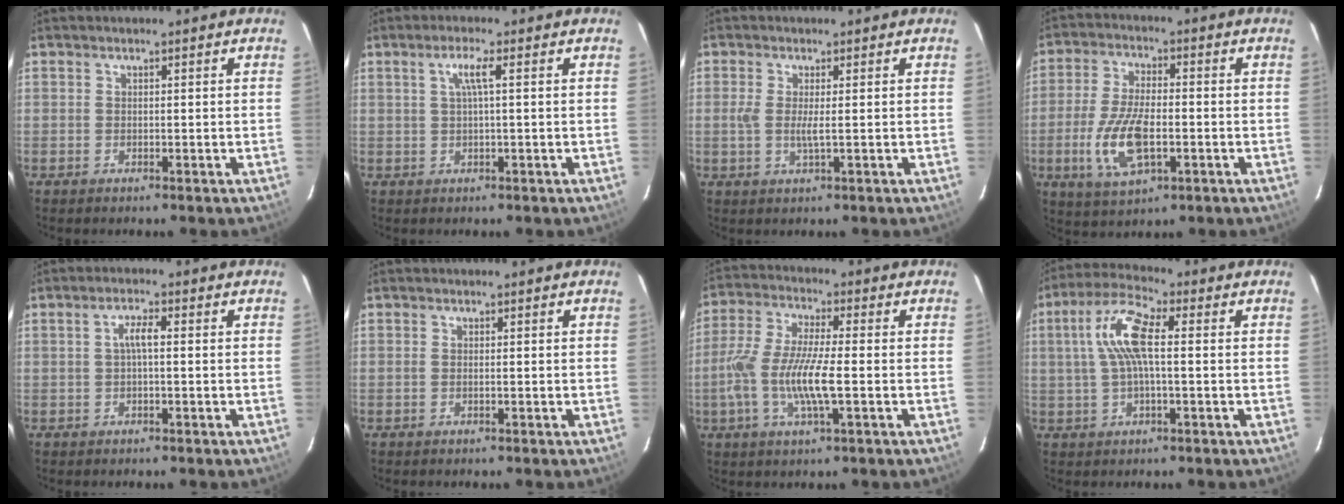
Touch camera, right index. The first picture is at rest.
{"total": 2.9, "force": [0.7, -0.3, 2.8], "torque": [-0.053, 0.003, 0.012]}
{"total": 3.0, "force": [-0.1, 0.2, 3.0], "torque": [-0.064, -0.005, -0.005]}
{"total": 11.9, "force": [-3.1, 5.1, 10.3], "torque": [-0.218, -0.008, -0.054]}
{"total": 2.6, "force": [0.0, 0.5, 2.5], "torque": [-0.050, 0.008, 0.001]}
{"total": 0.6, "force": [-0.2, -0.1, 0.6], "torque": [-0.011, 0.001, -0.004]}
{"total": 11.8, "force": [-2.5, 2.4, 11.3], "torque": [-0.235, -0.005, -0.053]}
{"total": 9.5, "force": [1.1, 2.8, 9.0], "torque": [-0.182, 0.018, 0.021]}